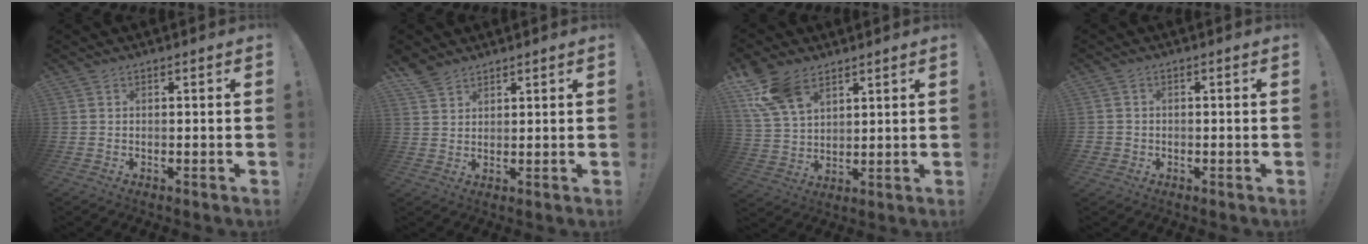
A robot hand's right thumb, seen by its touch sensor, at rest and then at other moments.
{"total": 4.1, "force": [3.5, 1.9, 0.9], "torque": [-0.018, -0.020, 0.067]}
{"total": 12.8, "force": [7.7, 7.7, 6.6], "torque": [-0.140, -0.034, 0.151]}
{"total": 1.8, "force": [-0.6, 1.7, 0.6], "torque": [-0.013, 0.006, -0.010]}